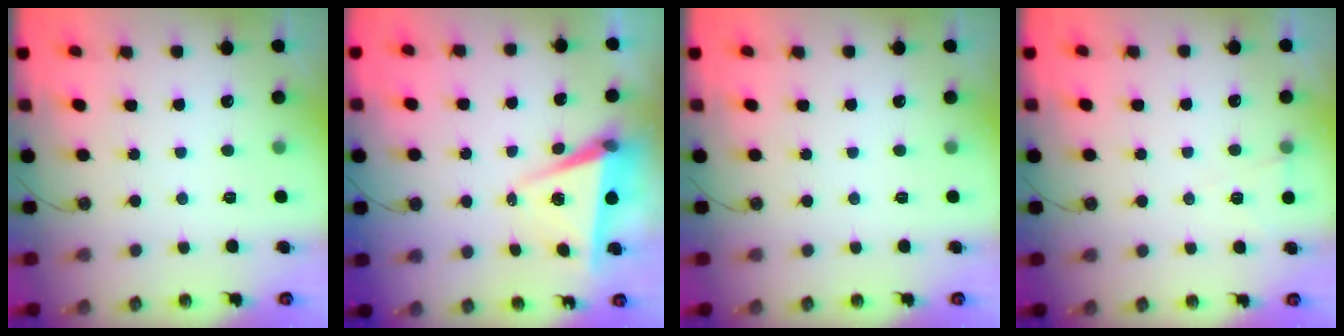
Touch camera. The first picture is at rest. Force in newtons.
{"total": 6.1, "press": 4.4, "slide": 4.3}
{"total": 0.0}
{"total": 5.1, "press": 2.5, "slide": 4.4}